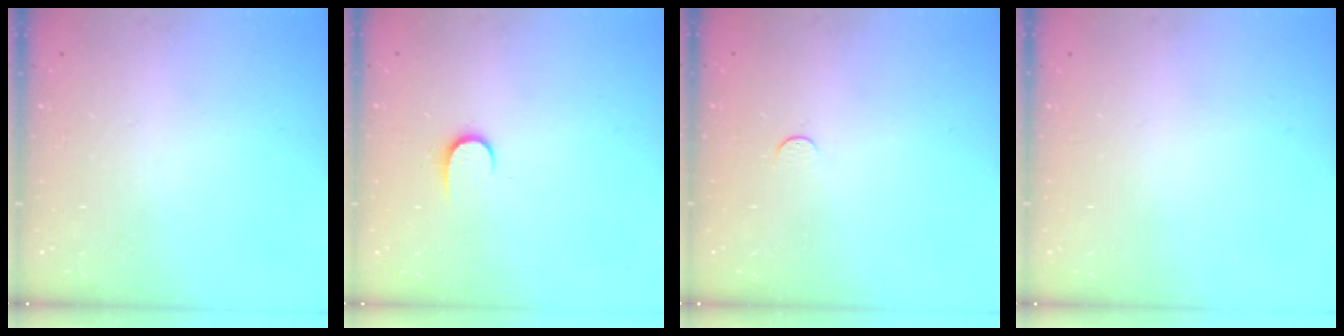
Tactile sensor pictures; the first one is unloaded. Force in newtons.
{"total": 6.1, "press": 6.1, "slide": 0.6}
{"total": 3.0, "press": 3.0, "slide": 0.3}
{"total": 0.0}